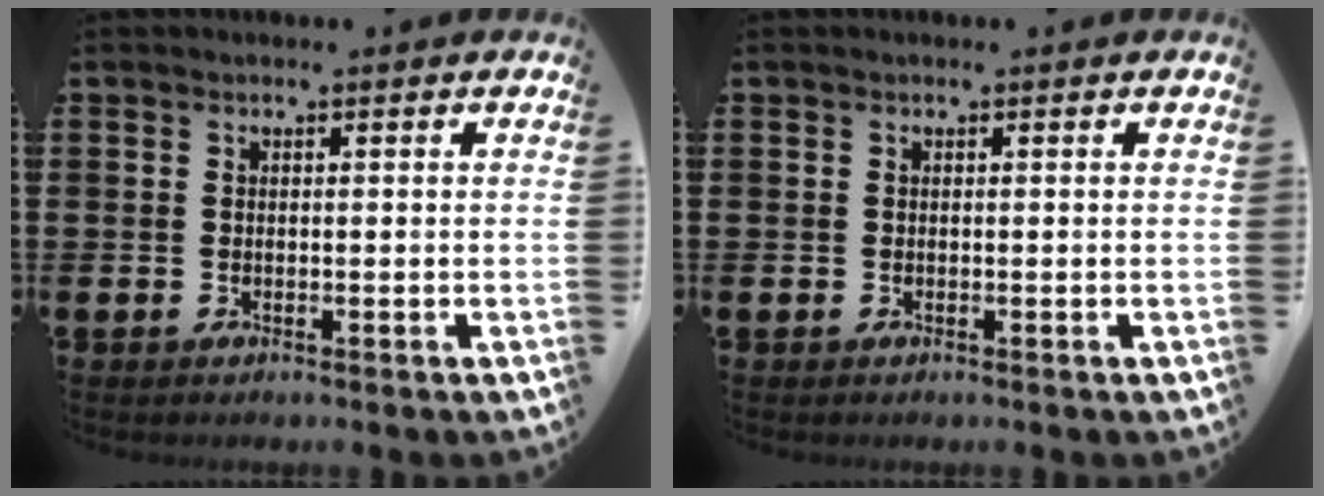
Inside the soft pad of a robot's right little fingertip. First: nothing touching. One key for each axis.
{"total": 0.0}